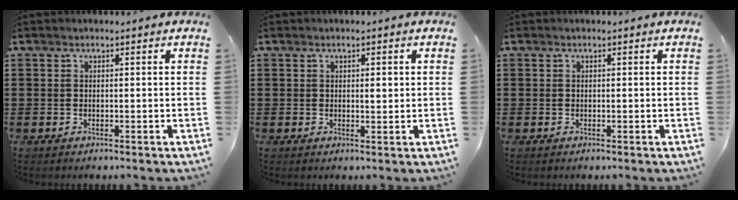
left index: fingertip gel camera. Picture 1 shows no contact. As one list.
[{"total": 1.4, "force": [0.4, 0.6, 1.2], "torque": [-0.008, -0.002, 0.002]}, {"total": 0.0}]